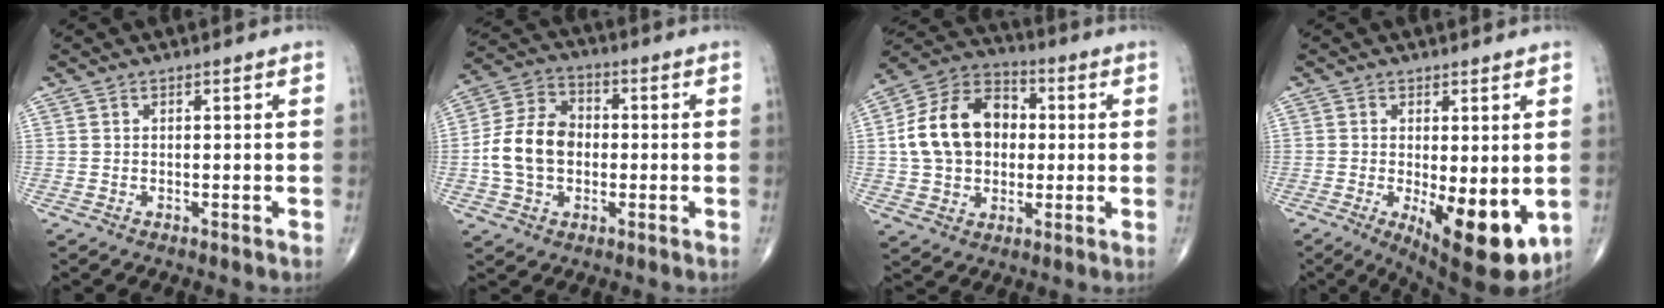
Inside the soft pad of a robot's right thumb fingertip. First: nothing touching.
{"total": 11.7, "force": [-1.0, 8.6, 7.8], "torque": [-0.135, 0.030, -0.026]}
{"total": 16.5, "force": [1.1, 12.4, 10.8], "torque": [-0.165, 0.027, 0.014]}
{"total": 13.1, "force": [-2.9, 4.9, 11.8], "torque": [-0.163, -0.027, -0.027]}